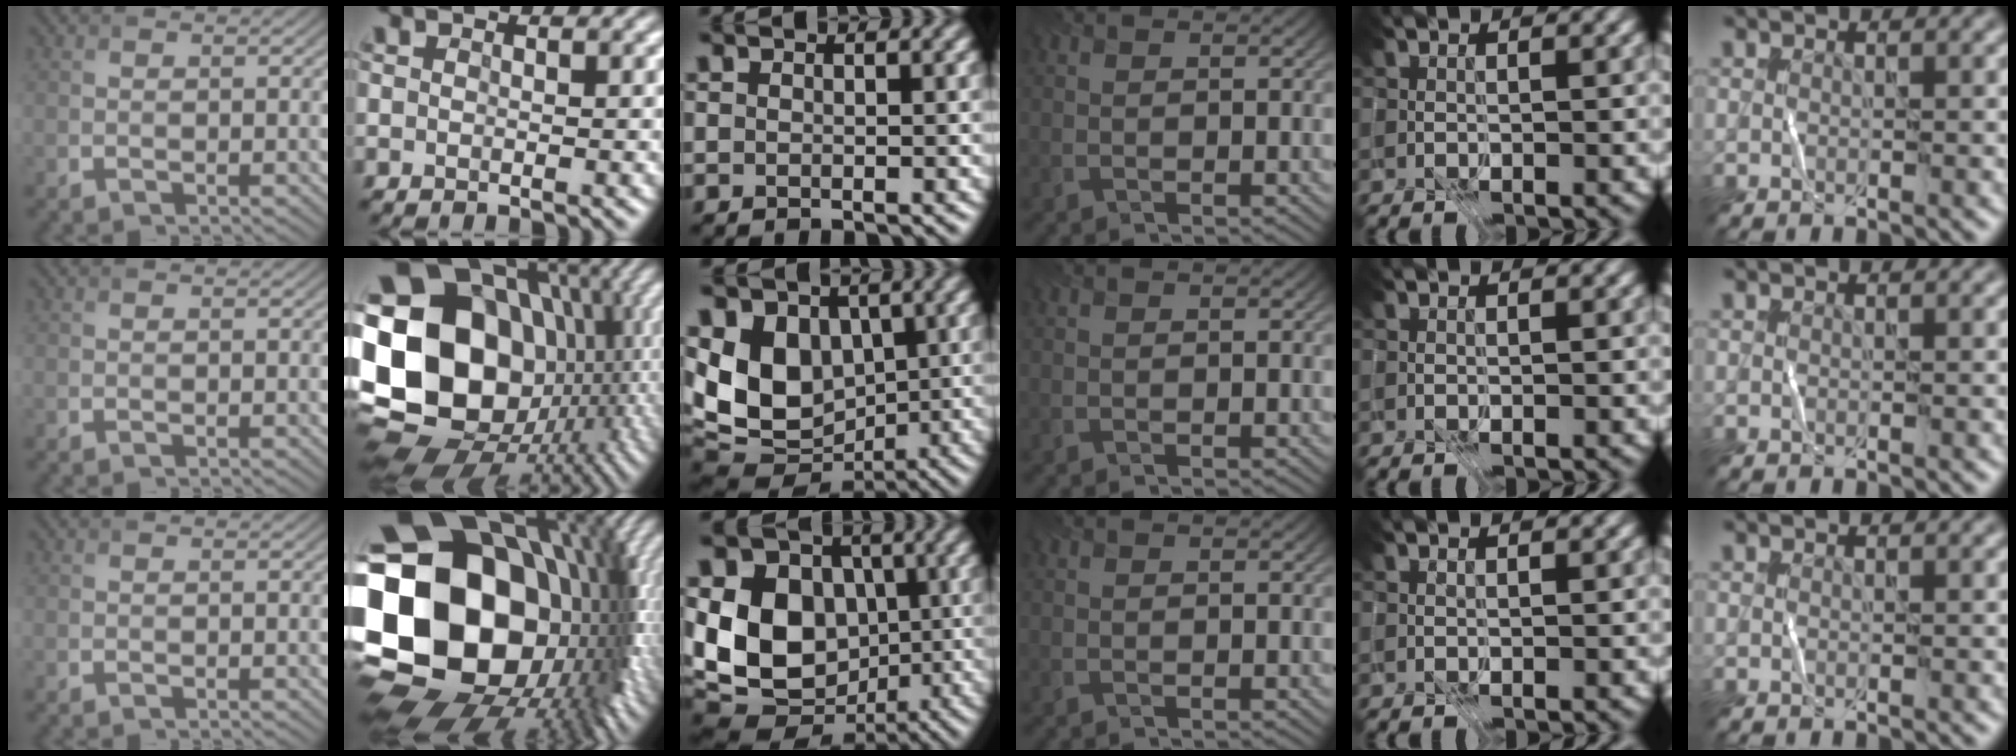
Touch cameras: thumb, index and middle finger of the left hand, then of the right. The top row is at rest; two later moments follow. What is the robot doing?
{"motion": "fold", "object": "file"}